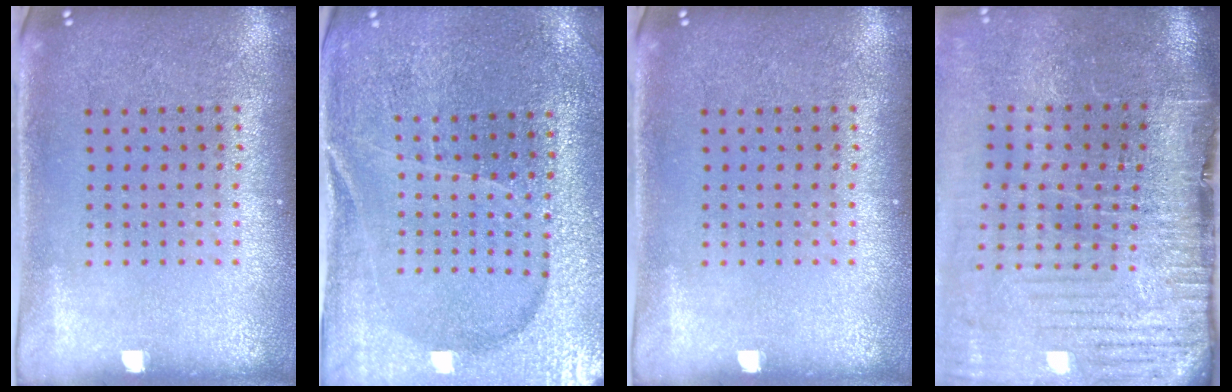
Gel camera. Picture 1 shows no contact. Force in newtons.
{"total": 3.1, "press": 3.0, "slide": 0.4}
{"total": 0.0}
{"total": 4.7, "press": 3.8, "slide": 2.8}